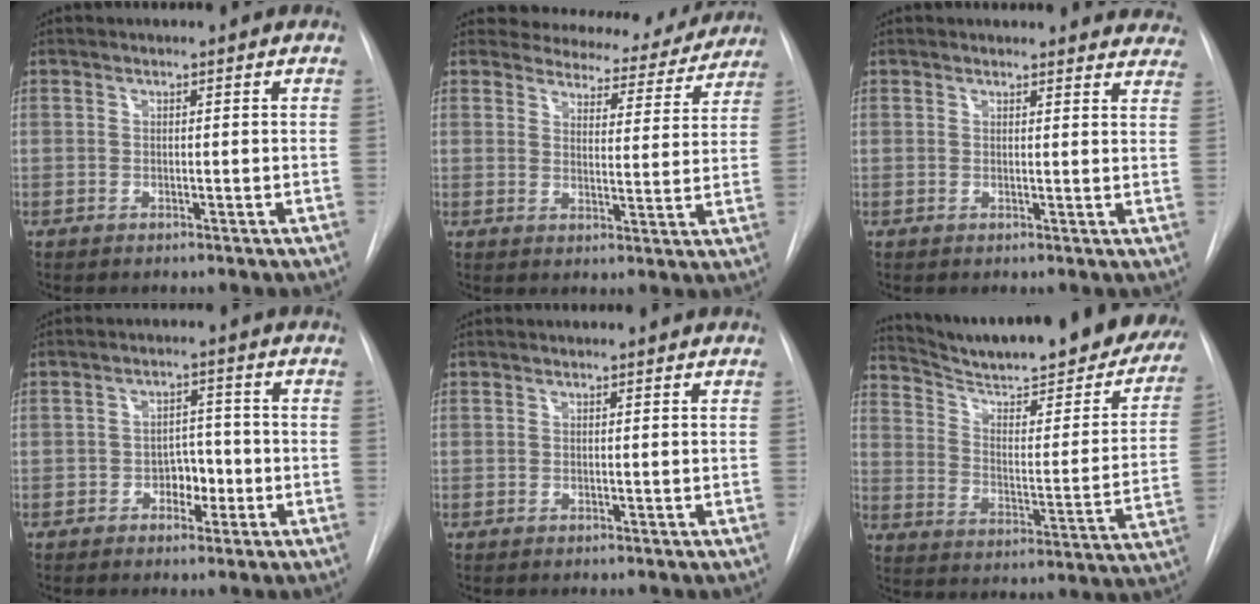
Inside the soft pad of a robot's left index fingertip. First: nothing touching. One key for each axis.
{"total": 13.3, "fx": 12.4, "fy": 4.3, "fz": 1.8, "tx": 0.005, "ty": -0.029, "tz": 0.133}
{"total": 11.6, "fx": 11.2, "fy": 2.9, "fz": 1.3, "tx": 0.021, "ty": -0.040, "tz": 0.091}
{"total": 4.1, "fx": -2.2, "fy": 2.4, "fz": 2.4, "tx": -0.026, "ty": 0.003, "tz": -0.034}
{"total": 0.0}
{"total": 30.4, "fx": 26.4, "fy": 5.3, "fz": 14.2, "tx": -0.216, "ty": -0.084, "tz": 0.339}